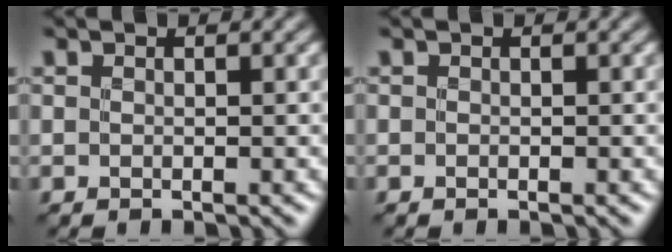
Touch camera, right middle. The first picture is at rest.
{"total": 0.0}